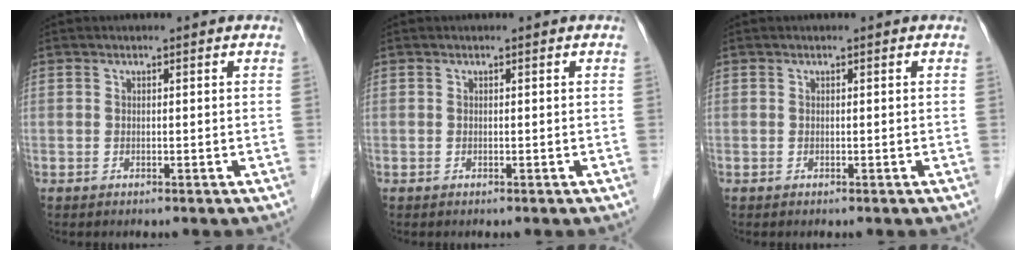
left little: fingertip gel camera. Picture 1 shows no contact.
{"total": 0.0}
{"total": 0.0}